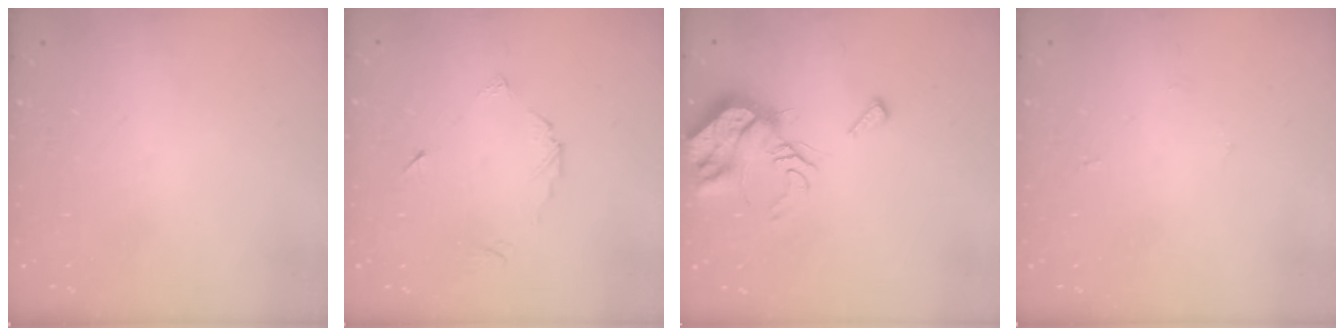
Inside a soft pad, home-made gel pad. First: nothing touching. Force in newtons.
{"total": 4.0, "press": 3.9, "slide": 0.5}
{"total": 9.3, "press": 9.3, "slide": 0.7}
{"total": 2.4, "press": 2.4, "slide": 0.2}